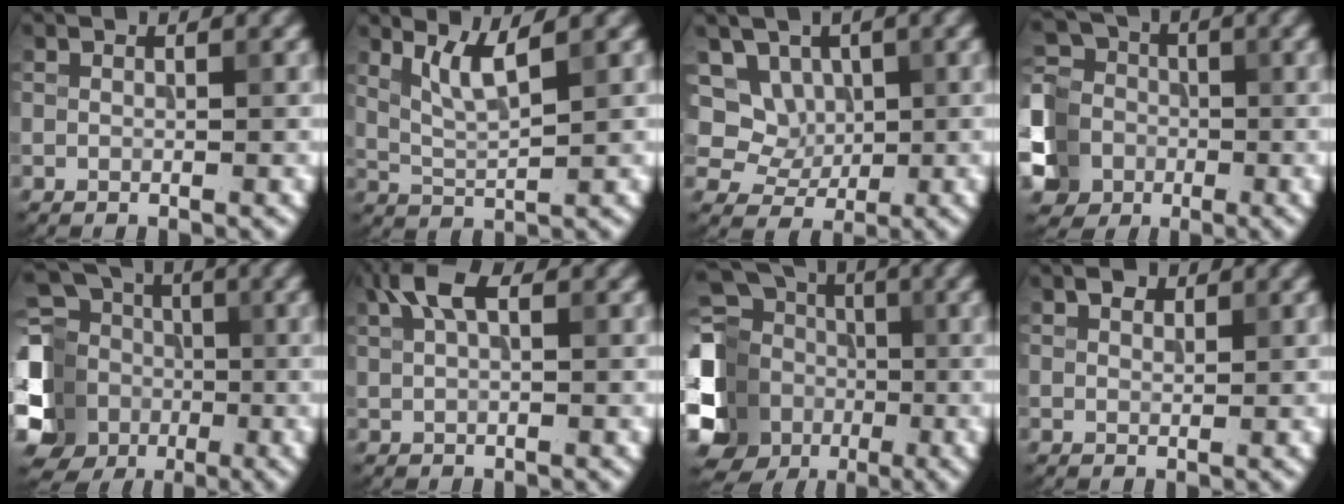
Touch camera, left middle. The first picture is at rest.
{"total": 3.2, "force": [1.7, 0.5, 2.6], "torque": [-0.056, -0.006, 0.040]}
{"total": 4.6, "force": [1.8, 3.6, 2.1], "torque": [-0.039, -0.003, 0.039]}
{"total": 9.3, "force": [-4.6, 7.3, 3.3], "torque": [-0.068, -0.027, -0.078]}
{"total": 10.2, "force": [-2.3, 8.7, 4.8], "torque": [-0.118, -0.002, -0.041]}
{"total": 3.0, "force": [1.4, 1.2, 2.4], "torque": [-0.049, 0.007, 0.025]}
{"total": 14.4, "force": [-3.6, 12.4, 6.4], "torque": [-0.158, 0.001, -0.079]}
{"total": 1.1, "force": [0.7, 0.6, 0.5], "torque": [-0.008, 0.002, 0.012]}